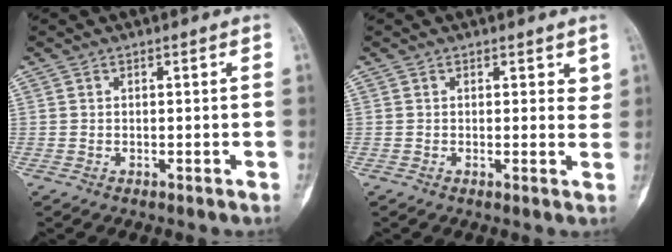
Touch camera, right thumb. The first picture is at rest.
{"total": 2.0, "force": [1.3, 1.2, 1.1], "torque": [0.006, -0.006, 0.013]}